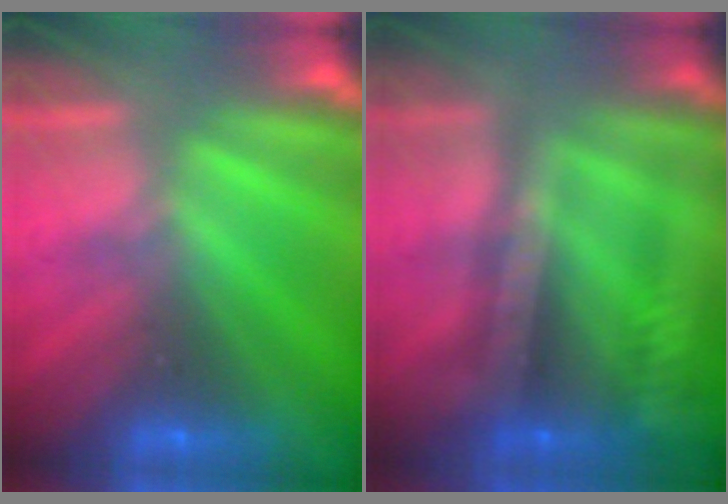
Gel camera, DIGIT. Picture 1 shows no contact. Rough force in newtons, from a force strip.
{"total": 2.4}